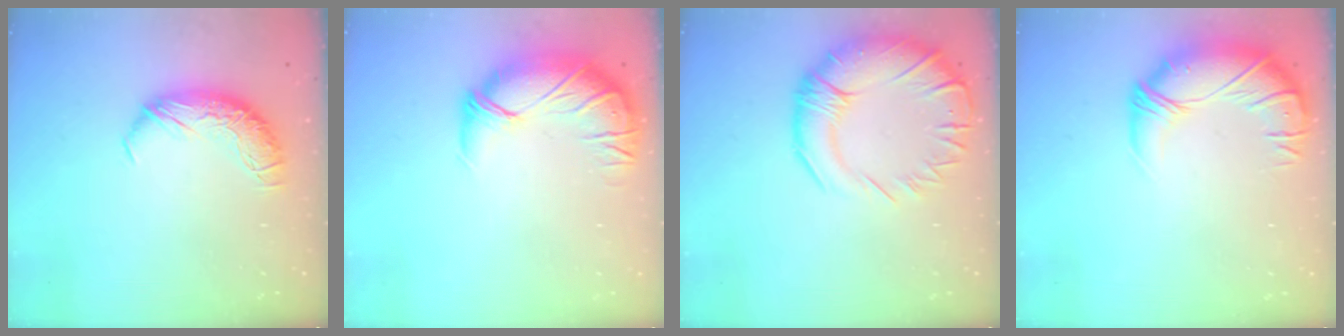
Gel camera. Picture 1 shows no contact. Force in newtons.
{"total": 3.2, "press": 0.8, "slide": 3.1}
{"total": 9.1, "press": 7.5, "slide": 5.2}
{"total": 3.4, "press": 1.1, "slide": 3.2}